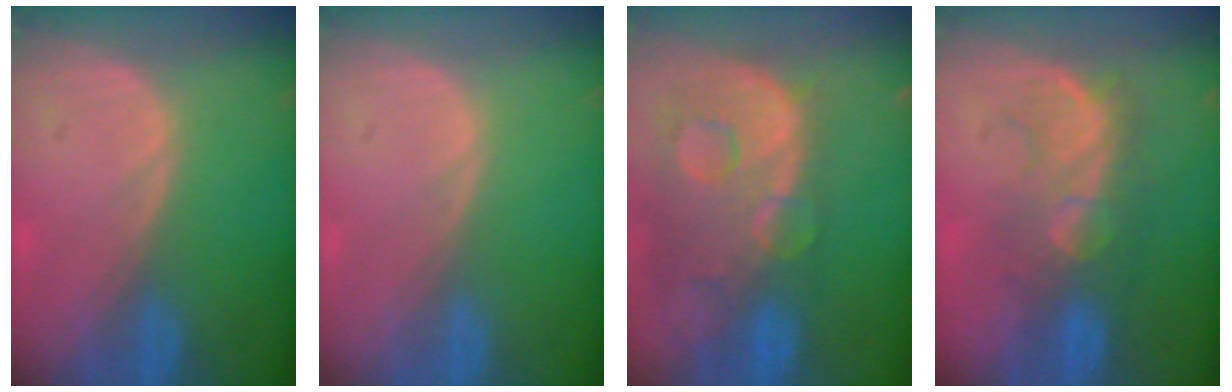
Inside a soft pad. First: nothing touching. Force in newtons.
{"total": 0.0}
{"total": 13.7, "press": 11.1, "slide": 8.0}
{"total": 7.8, "press": 7.7, "slide": 1.3}